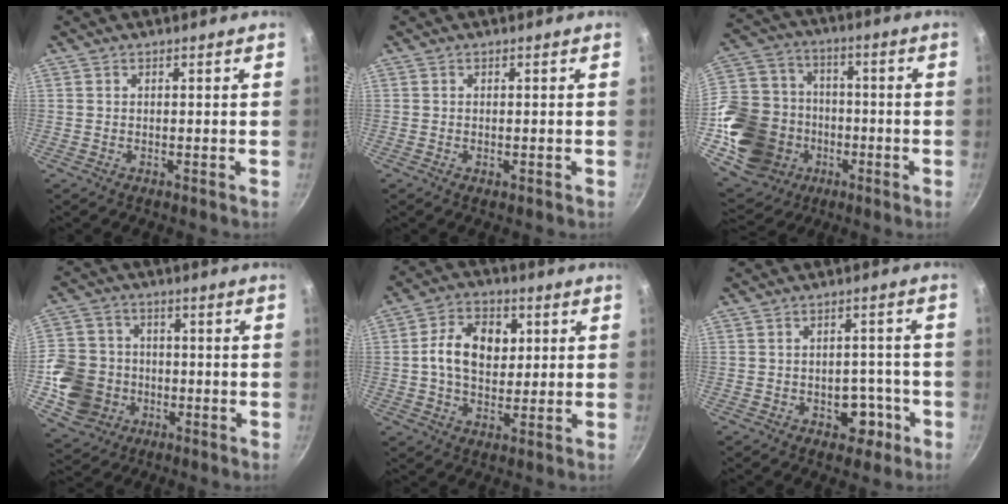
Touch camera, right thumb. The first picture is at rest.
{"total": 0.6, "force": [-0.1, 0.2, 0.5], "torque": [-0.008, -0.001, 0.001]}
{"total": 22.9, "force": [-5.7, 19.2, 11.1], "torque": [-0.227, 0.047, -0.090]}
{"total": 13.3, "force": [-3.1, 11.8, 5.2], "torque": [-0.082, 0.016, -0.052]}
{"total": 11.7, "force": [1.7, 8.1, 8.3], "torque": [-0.116, 0.007, 0.024]}
{"total": 5.9, "force": [-2.6, 4.2, 3.2], "torque": [-0.012, 0.033, -0.028]}